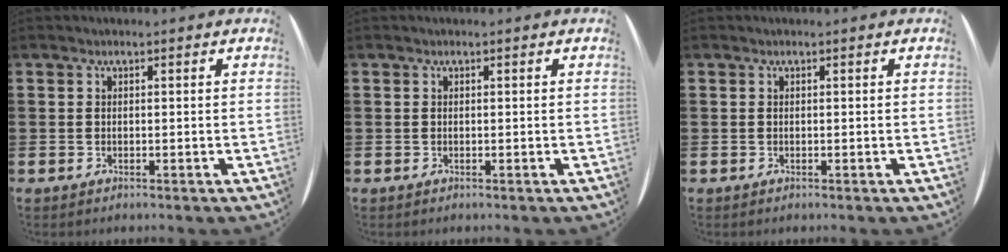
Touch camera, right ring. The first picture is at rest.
{"total": 0.0}
{"total": 0.0}